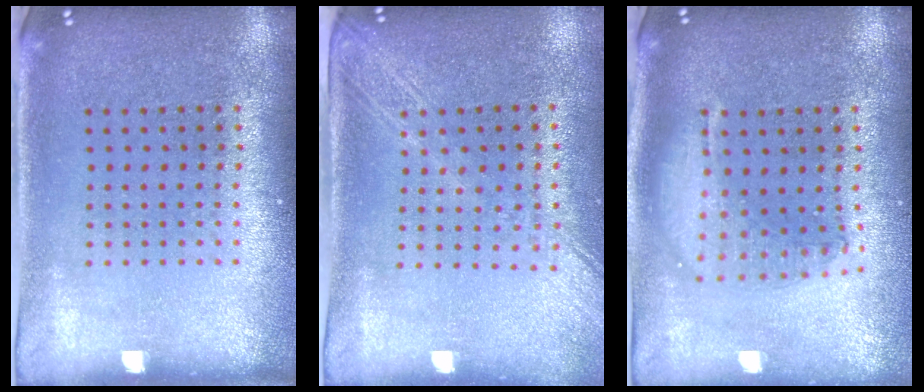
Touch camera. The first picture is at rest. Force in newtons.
{"total": 2.0, "press": 1.7, "slide": 1.1}
{"total": 1.8, "press": 1.5, "slide": 0.9}